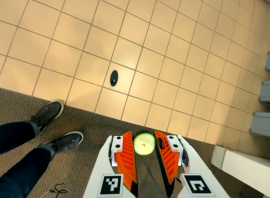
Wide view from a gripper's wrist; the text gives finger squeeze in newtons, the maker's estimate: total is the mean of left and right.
{"total": 6.5, "left": 6.3, "right": 6.6}